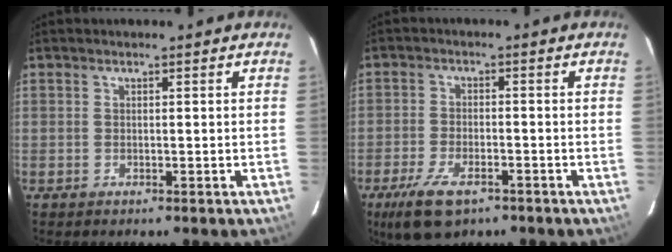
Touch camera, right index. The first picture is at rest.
{"total": 8.2, "force": [-5.1, 3.3, 5.5], "torque": [-0.114, -0.013, -0.087]}